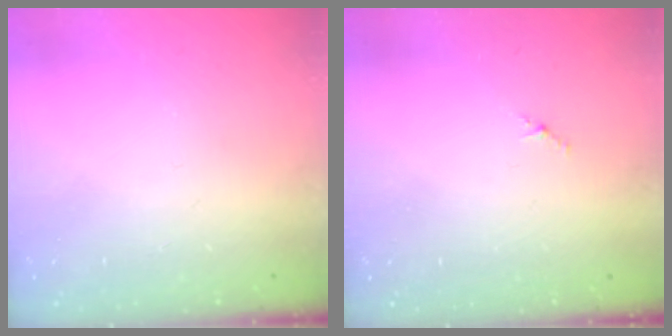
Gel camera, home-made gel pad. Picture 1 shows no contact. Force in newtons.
{"total": 1.2, "press": 1.1, "slide": 0.6}